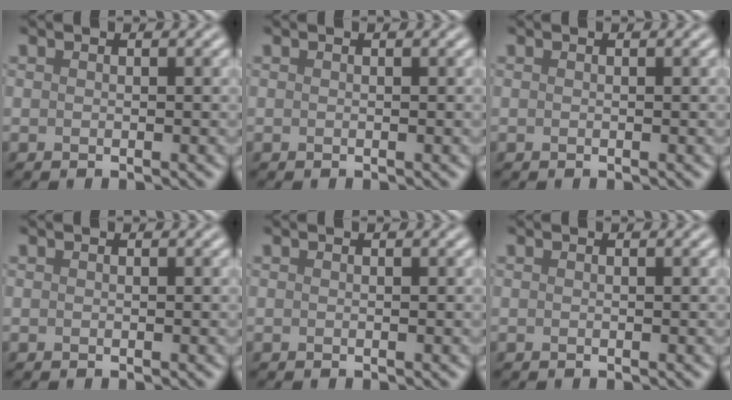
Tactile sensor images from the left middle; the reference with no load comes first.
{"total": 0.0}
{"total": 0.0}
{"total": 0.0}
{"total": 0.0}
{"total": 0.0}